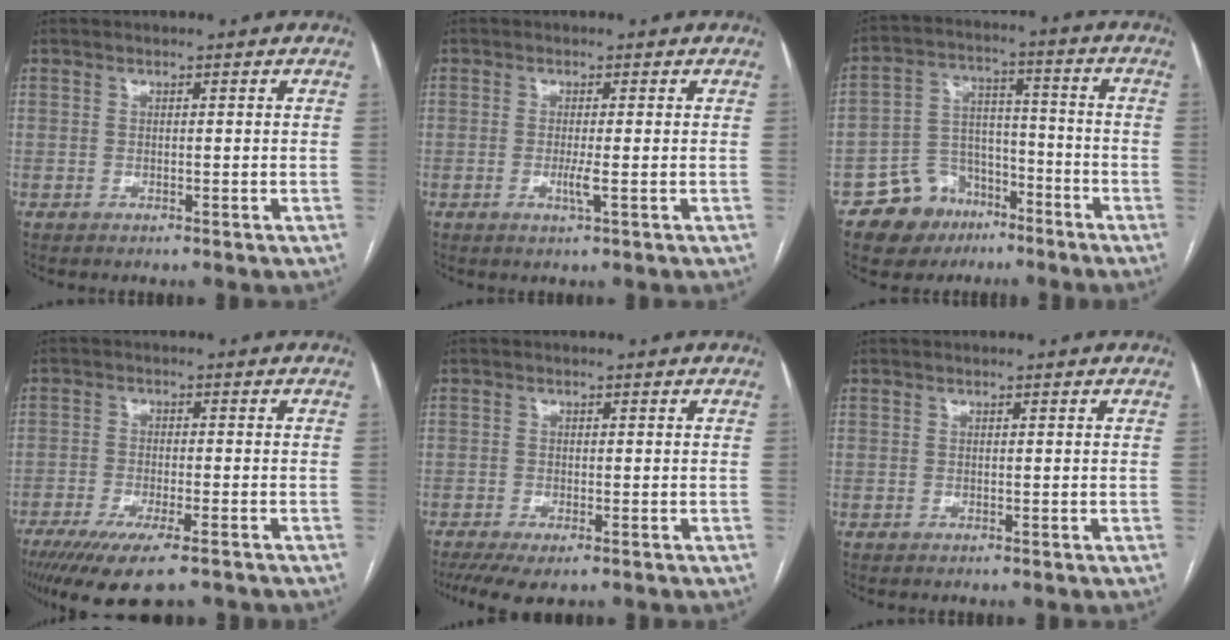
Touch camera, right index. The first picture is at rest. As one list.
[{"total": 2.2, "force": [-0.5, -0.2, 2.1], "torque": [-0.043, -0.006, -0.009]}, {"total": 10.4, "force": [-6.4, 7.8, 2.5], "torque": [-0.043, 0.042, -0.098]}, {"total": 12.1, "force": [-8.8, 2.4, 8.0], "torque": [-0.128, -0.025, -0.137]}, {"total": 6.0, "force": [-4.2, 1.9, 3.9], "torque": [-0.061, -0.015, -0.067]}, {"total": 0.0}]